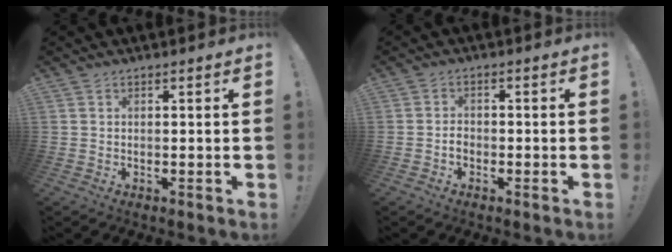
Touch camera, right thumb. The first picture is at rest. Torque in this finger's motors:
{"motor_torque": [0.47, 0.19, 0.16, -0.12, 0.00]}